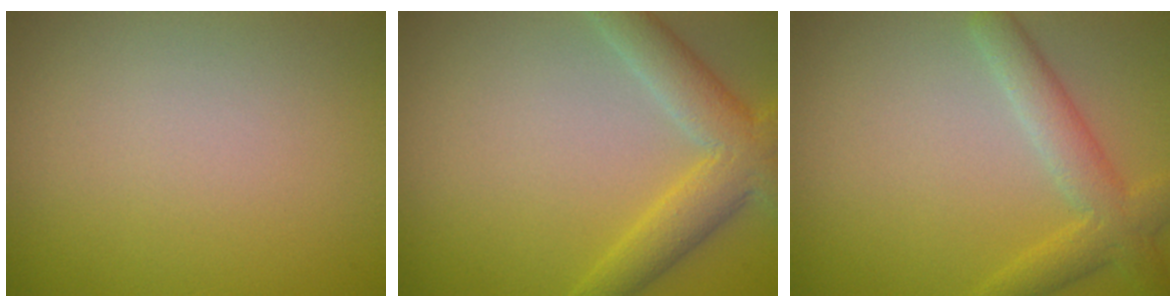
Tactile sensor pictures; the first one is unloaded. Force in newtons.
{"total": 4.8, "press": 4.8, "slide": 0.3}
{"total": 3.7, "press": 3.7, "slide": 0.2}